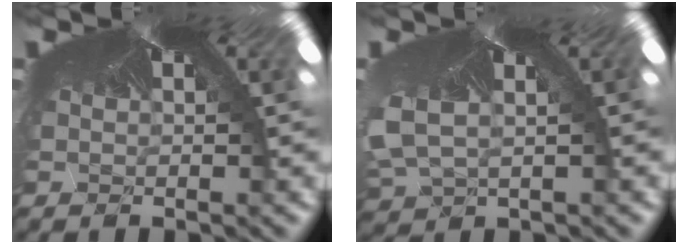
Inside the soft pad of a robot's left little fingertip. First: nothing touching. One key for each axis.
{"total": 2.6, "fx": -2.4, "fy": 0.6, "fz": -0.8, "tx": -0.037, "ty": -0.043, "tz": -0.004}